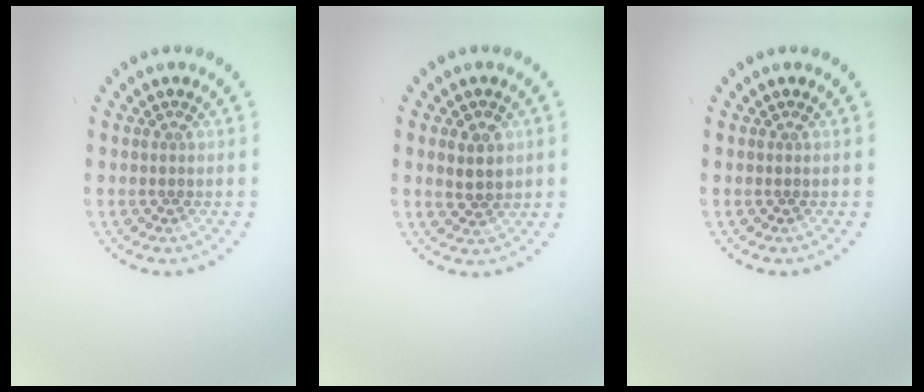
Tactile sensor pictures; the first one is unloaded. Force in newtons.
{"total": 2.5, "press": 2.5, "slide": 0.4}
{"total": 0.0}